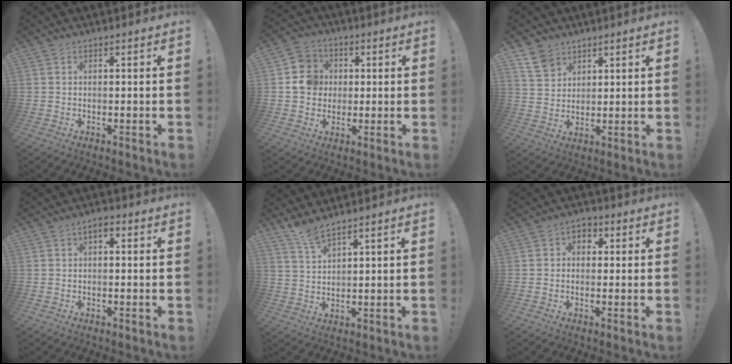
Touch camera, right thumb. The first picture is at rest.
{"total": 9.5, "force": [0.9, 9.0, 2.9], "torque": [-0.039, 0.005, 0.021]}
{"total": 7.4, "force": [5.2, 4.9, 1.6], "torque": [-0.024, -0.032, 0.104]}
{"total": 2.2, "force": [-0.4, 1.3, 1.7], "torque": [-0.024, 0.004, -0.011]}
{"total": 5.0, "force": [4.3, 0.3, 2.5], "torque": [-0.045, -0.031, 0.075]}
{"total": 3.5, "force": [0.0, 3.1, 1.7], "torque": [-0.019, 0.003, -0.003]}